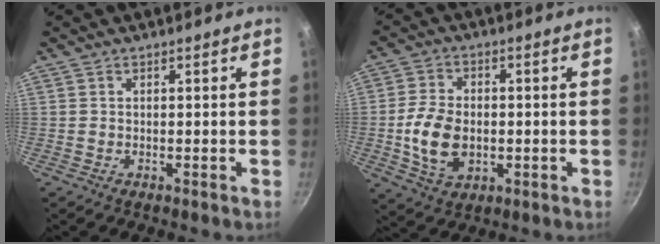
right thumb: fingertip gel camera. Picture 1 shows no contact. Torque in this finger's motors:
{"motor_torque": [-0.57, 0.47, -0.11, -0.05, 0.13]}